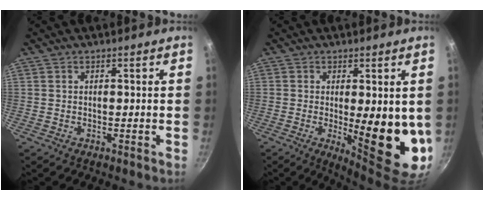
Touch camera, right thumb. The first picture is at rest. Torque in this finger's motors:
{"motor_torque": [2.56, 2.45, 1.66, 0.44, 0.33]}